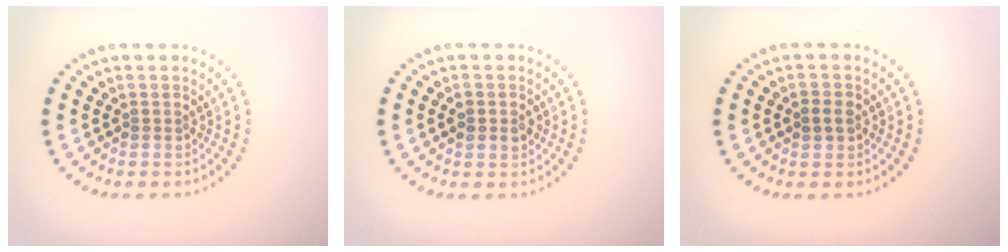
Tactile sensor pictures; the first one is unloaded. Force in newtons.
{"total": 2.2, "press": 2.2, "slide": 0.1}
{"total": 1.8, "press": 1.8, "slide": 0.2}